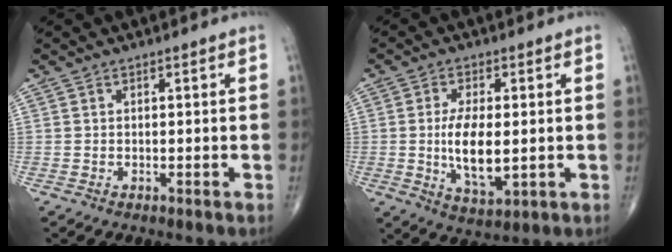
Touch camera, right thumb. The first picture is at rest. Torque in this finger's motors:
{"motor_torque": [2.66, 2.35, 0.74, -0.24, 0.27]}